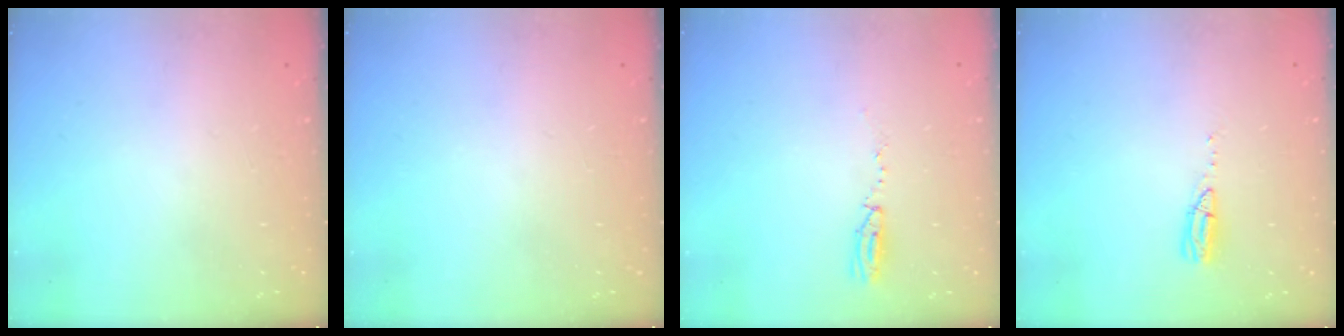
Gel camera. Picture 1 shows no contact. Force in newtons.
{"total": 0.0}
{"total": 3.2, "press": 2.6, "slide": 1.9}
{"total": 5.6, "press": 5.1, "slide": 2.3}